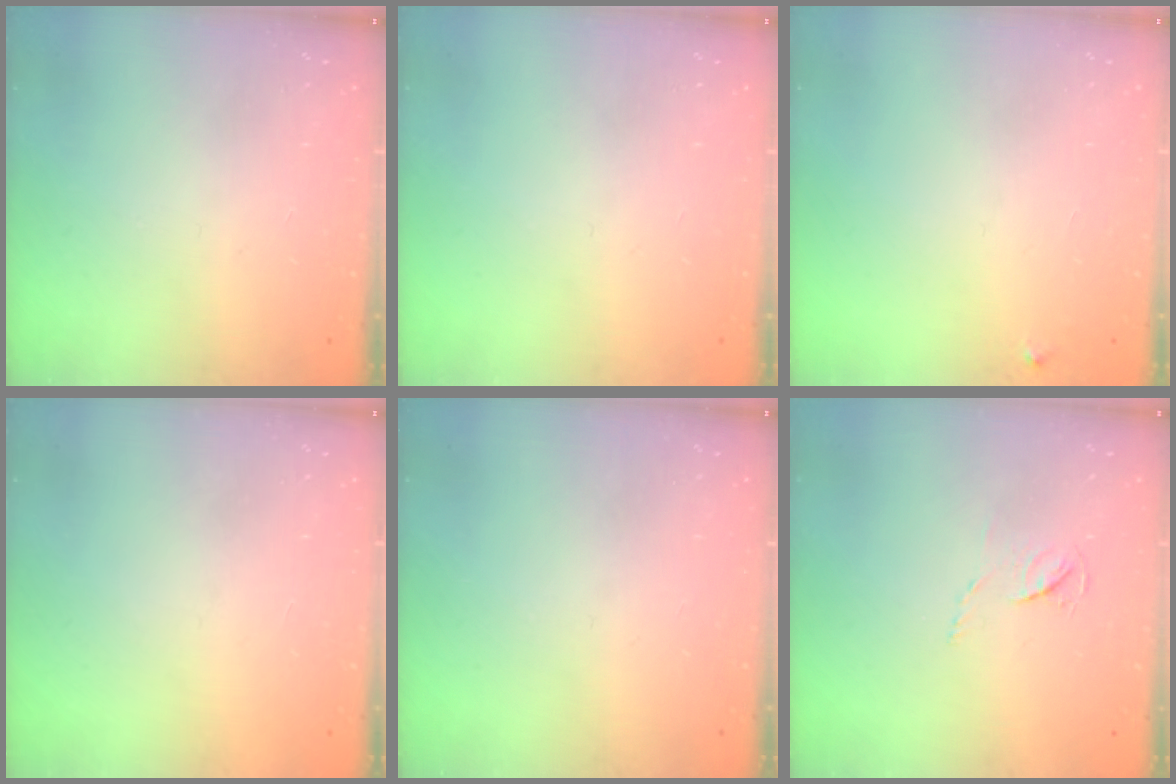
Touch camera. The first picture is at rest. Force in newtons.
{"total": 0.0}
{"total": 2.3, "press": 2.3, "slide": 0.2}
{"total": 1.5, "press": 1.5, "slide": 0.1}
{"total": 0.0}
{"total": 3.9, "press": 3.8, "slide": 0.4}